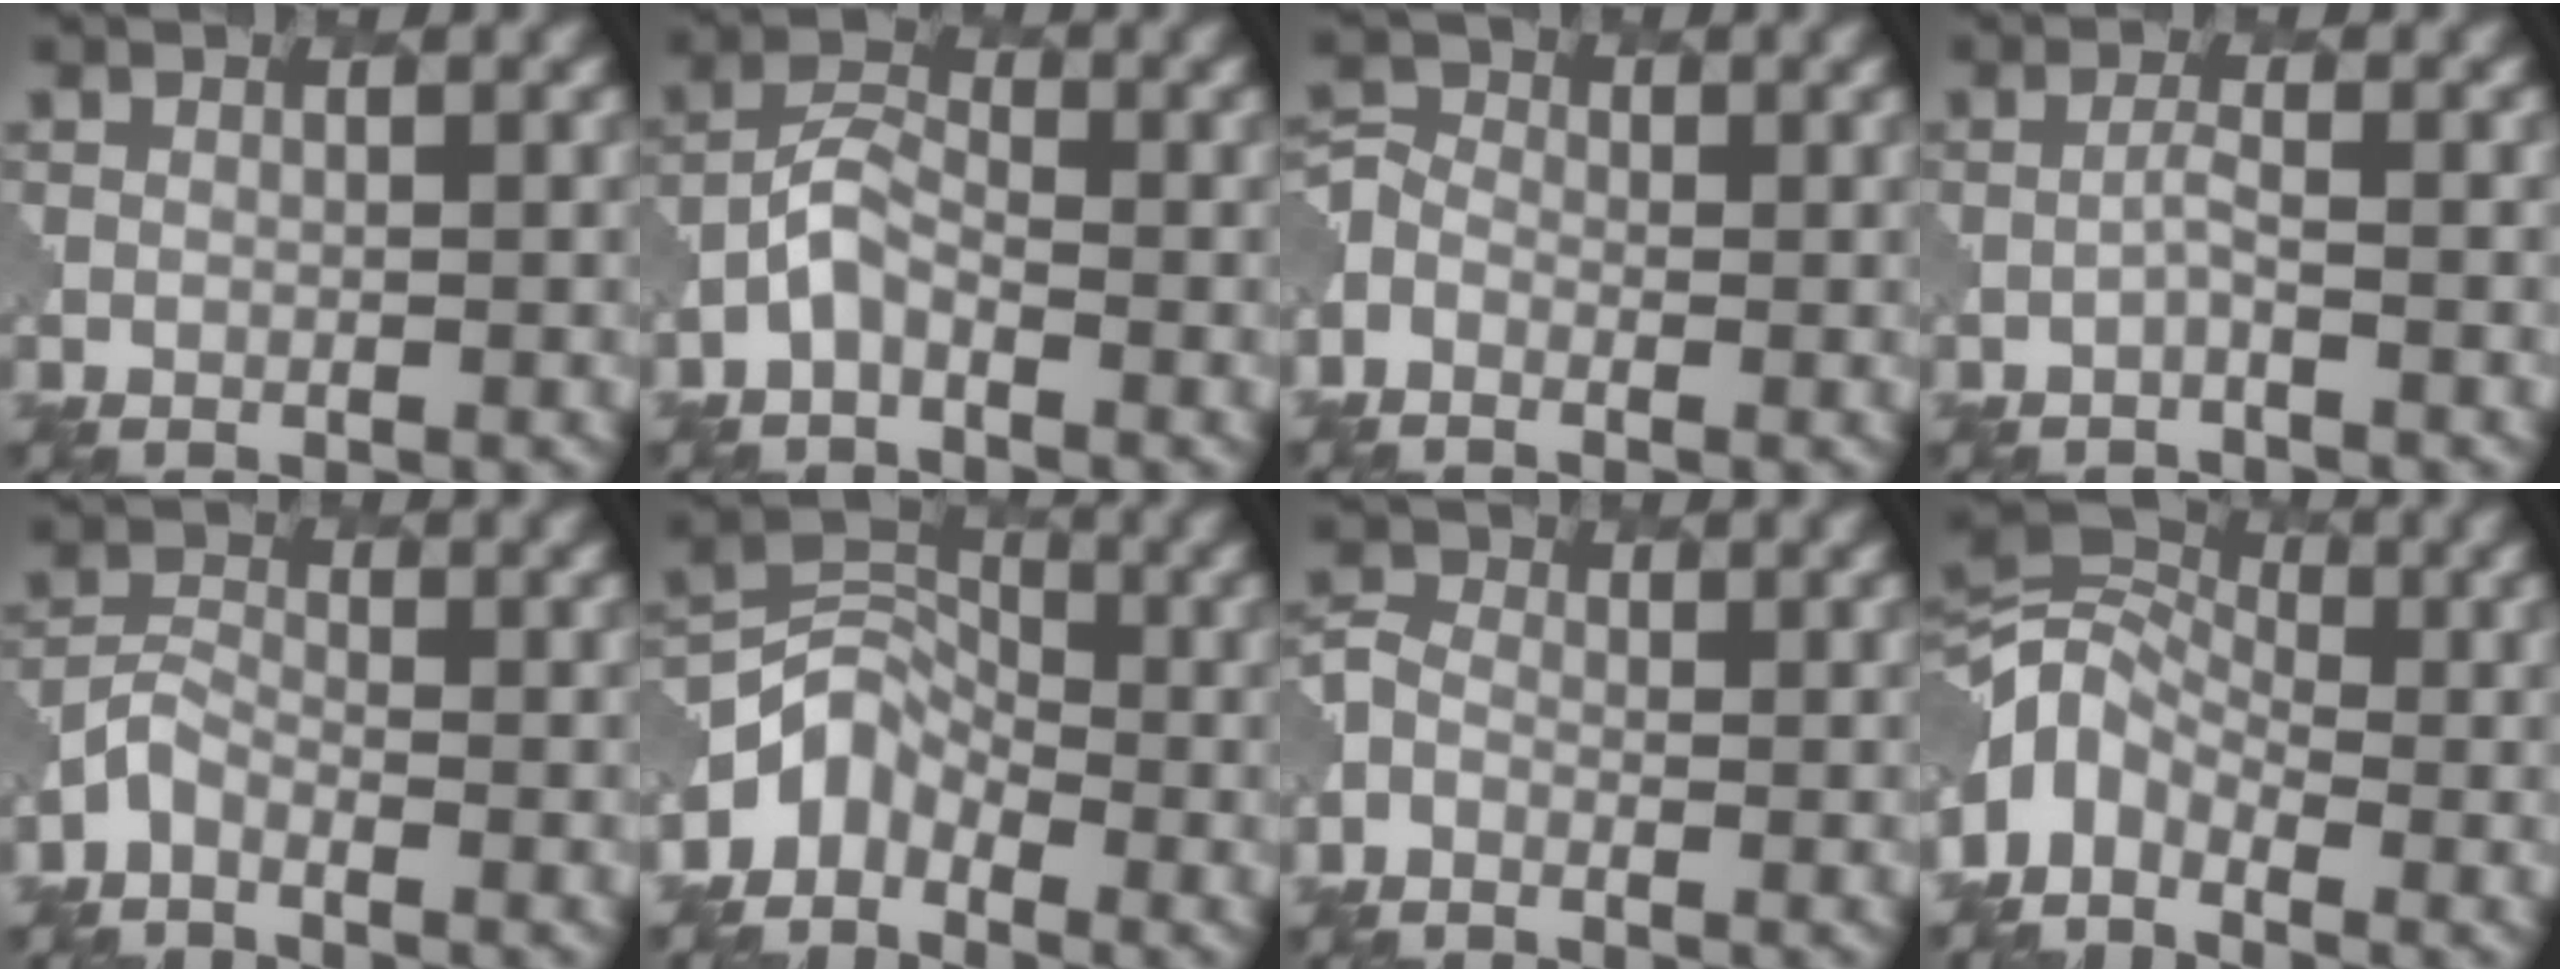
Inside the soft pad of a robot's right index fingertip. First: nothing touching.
{"total": 2.3, "force": [-1.4, 1.2, 1.4], "torque": [-0.030, 0.011, -0.034]}
{"total": 2.6, "force": [-1.1, 2.0, 1.2], "torque": [-0.028, 0.001, -0.024]}
{"total": 0.8, "force": [-0.3, 0.0, 0.7], "torque": [-0.015, 0.005, -0.010]}
{"total": 1.7, "force": [-1.3, 0.8, 0.7], "torque": [-0.019, 0.001, -0.037]}
{"total": 3.6, "force": [-2.3, 2.6, 0.9], "torque": [-0.010, 0.005, -0.054]}
{"total": 2.2, "force": [-0.9, 1.7, 1.1], "torque": [-0.023, 0.003, -0.022]}
{"total": 6.4, "force": [-2.3, 4.4, 4.1], "torque": [-0.074, 0.009, -0.066]}